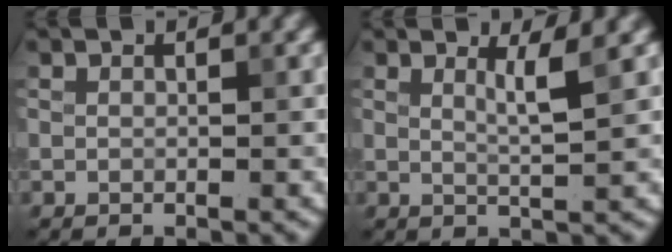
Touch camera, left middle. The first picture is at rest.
{"total": 2.2, "force": [0.9, 0.4, 2.0], "torque": [-0.029, -0.002, 0.013]}